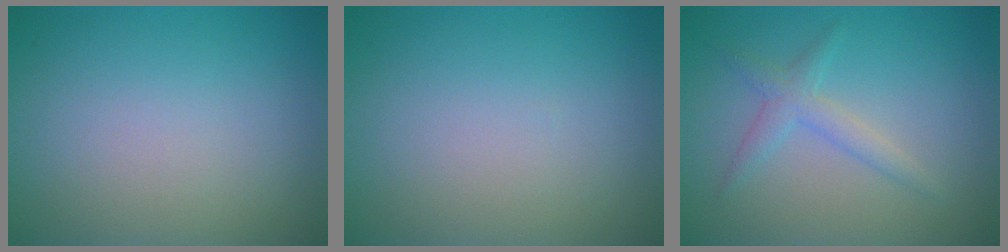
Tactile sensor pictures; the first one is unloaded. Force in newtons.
{"total": 0.0}
{"total": 2.0, "press": 2.0, "slide": 0.1}